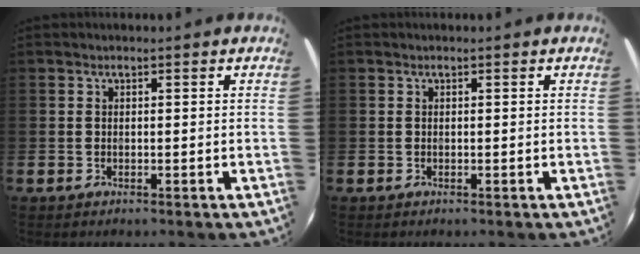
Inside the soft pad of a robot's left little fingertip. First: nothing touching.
{"total": 0.0}